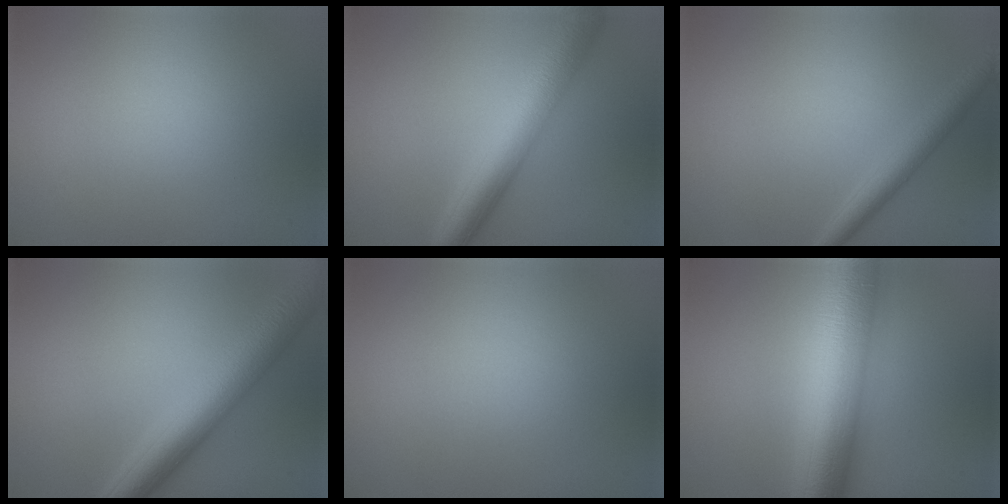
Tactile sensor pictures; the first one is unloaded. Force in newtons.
{"total": 6.5, "press": 6.5, "slide": 0.2}
{"total": 2.8, "press": 2.8, "slide": 0.1}
{"total": 7.4, "press": 7.4, "slide": 0.1}
{"total": 0.0}
{"total": 11.4, "press": 11.4, "slide": 0.2}